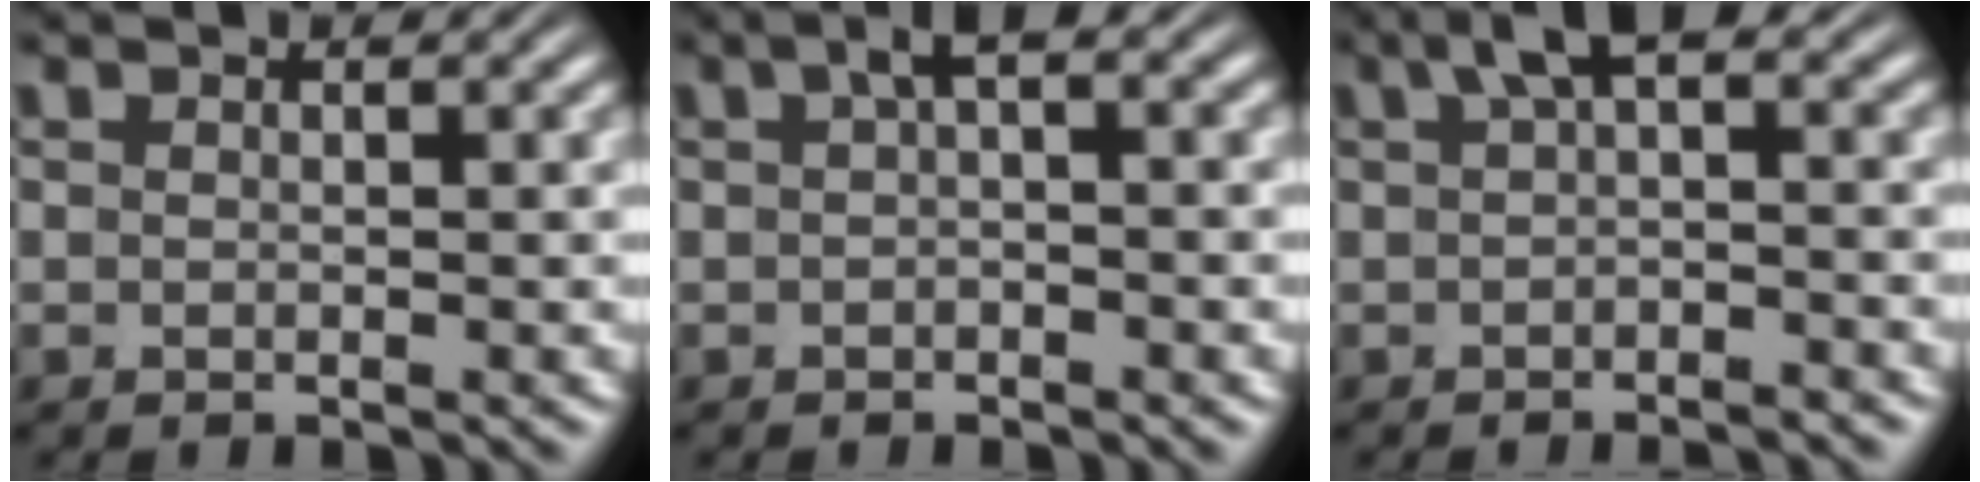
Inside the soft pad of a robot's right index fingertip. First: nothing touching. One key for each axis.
{"total": 2.0, "fx": 0.6, "fy": 0.3, "fz": 1.9, "tx": -0.031, "ty": 0.006, "tz": 0.010}
{"total": 3.0, "fx": 0.4, "fy": 0.5, "fz": 2.9, "tx": -0.051, "ty": 0.009, "tz": 0.003}